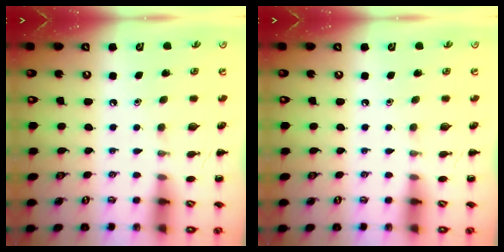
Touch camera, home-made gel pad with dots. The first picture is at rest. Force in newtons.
{"total": 0.0}